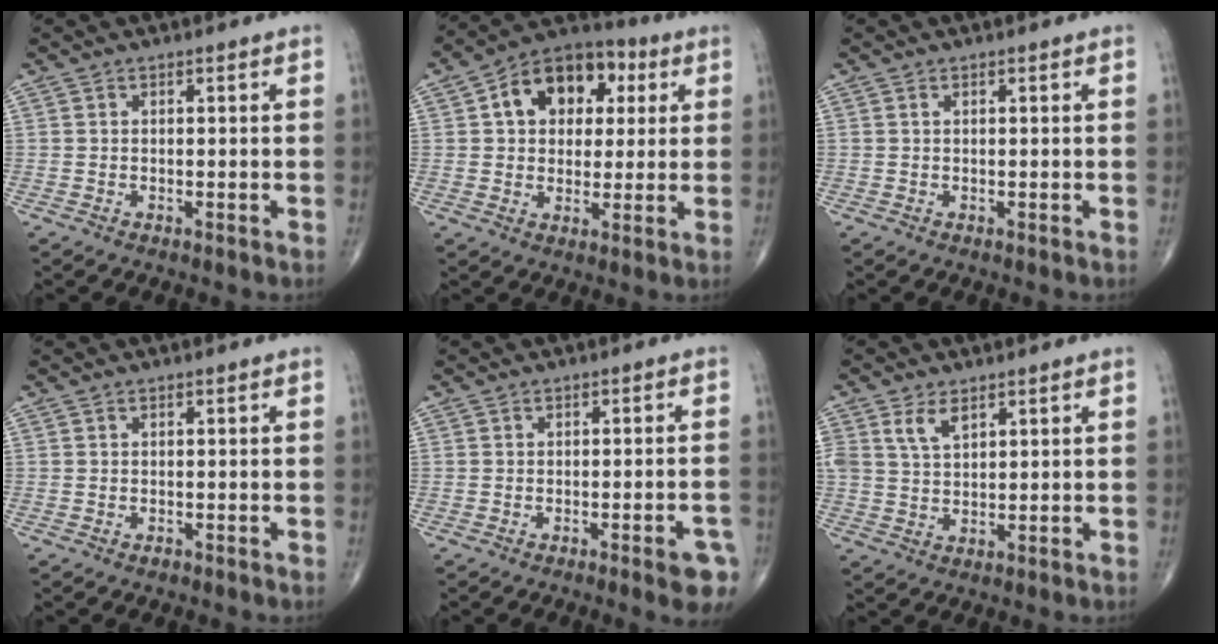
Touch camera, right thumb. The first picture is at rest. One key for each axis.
{"total": 14.9, "fx": 4.1, "fy": 10.5, "fz": 9.8, "tx": -0.106, "ty": 0.014, "tz": 0.056}
{"total": 0.0}
{"total": 0.5, "fx": -0.2, "fy": 0.4, "fz": 0.3, "tx": -0.003, "ty": 0.000, "tz": -0.003}
{"total": 5.6, "fx": -2.8, "fy": 1.3, "fz": 4.6, "tx": -0.046, "ty": 0.008, "tz": -0.032}
{"total": 4.5, "fx": 2.5, "fy": 2.4, "fz": 2.9, "tx": -0.047, "ty": -0.009, "tz": 0.054}